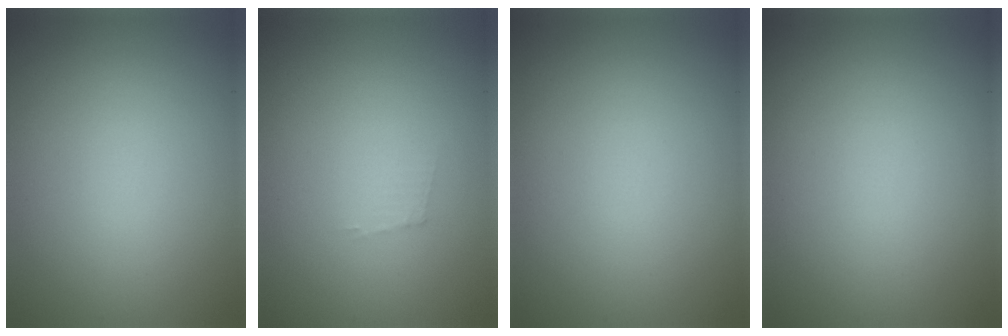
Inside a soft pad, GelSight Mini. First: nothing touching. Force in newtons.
{"total": 0.7, "press": 0.7, "slide": 0.1}
{"total": 0.0}
{"total": 0.0}